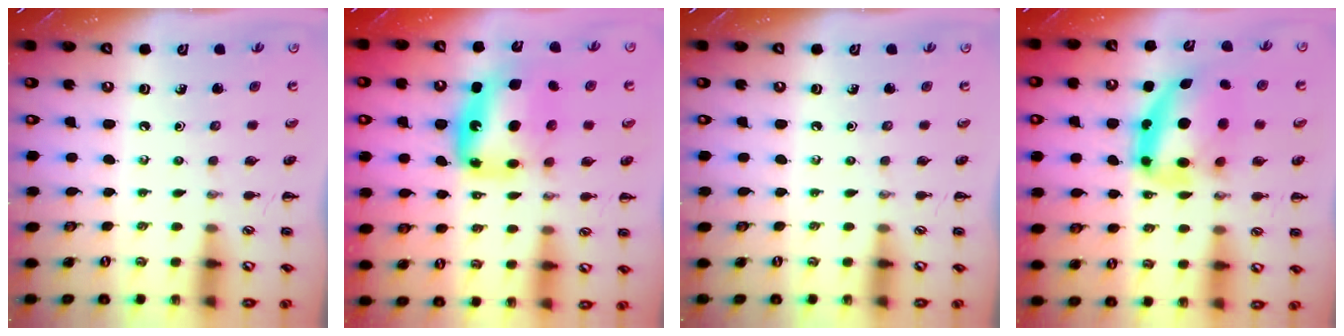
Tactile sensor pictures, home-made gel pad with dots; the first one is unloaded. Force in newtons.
{"total": 11.5, "press": 11.0, "slide": 3.1}
{"total": 0.0}
{"total": 13.7, "press": 13.3, "slide": 3.2}